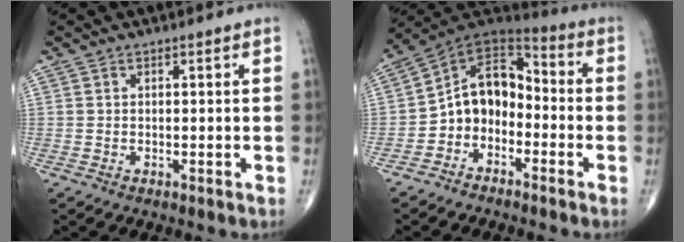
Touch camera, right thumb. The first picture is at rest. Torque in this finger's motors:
{"motor_torque": [0.35, 0.35, 0.15, -0.14, 0.37]}